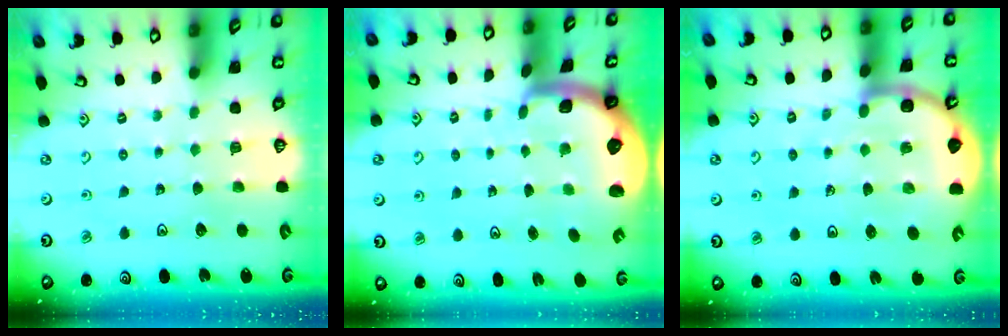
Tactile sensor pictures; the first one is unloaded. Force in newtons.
{"total": 3.1, "press": 3.0, "slide": 0.9}
{"total": 8.3, "press": 7.7, "slide": 2.9}